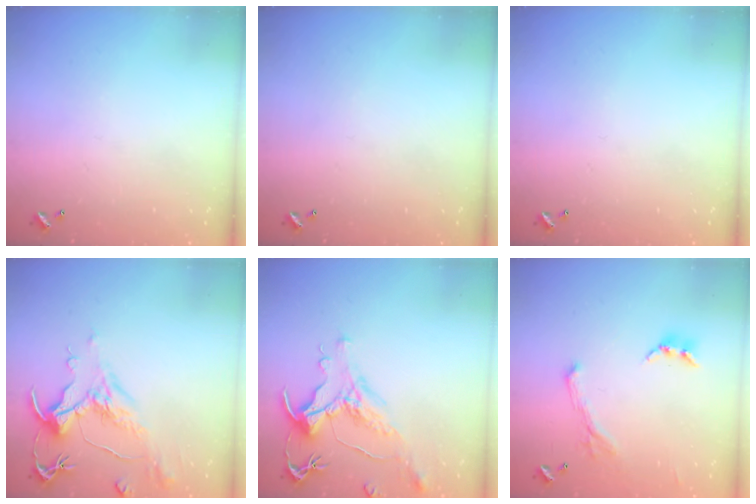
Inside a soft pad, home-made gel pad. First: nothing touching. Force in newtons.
{"total": 0.0}
{"total": 0.0}
{"total": 1.6, "press": 0.6, "slide": 1.4}
{"total": 1.6, "press": 1.0, "slide": 1.3}
{"total": 1.1, "press": 0.6, "slide": 0.9}